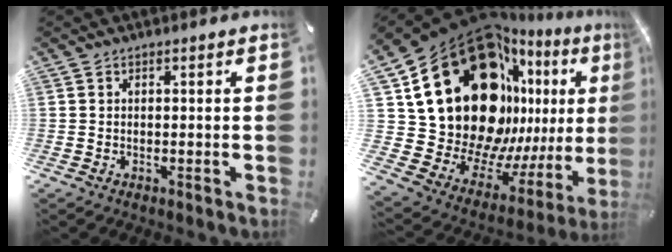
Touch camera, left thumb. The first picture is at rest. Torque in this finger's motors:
{"motor_torque": [1.99, 3.01, 2.77, 0.00, 0.77]}